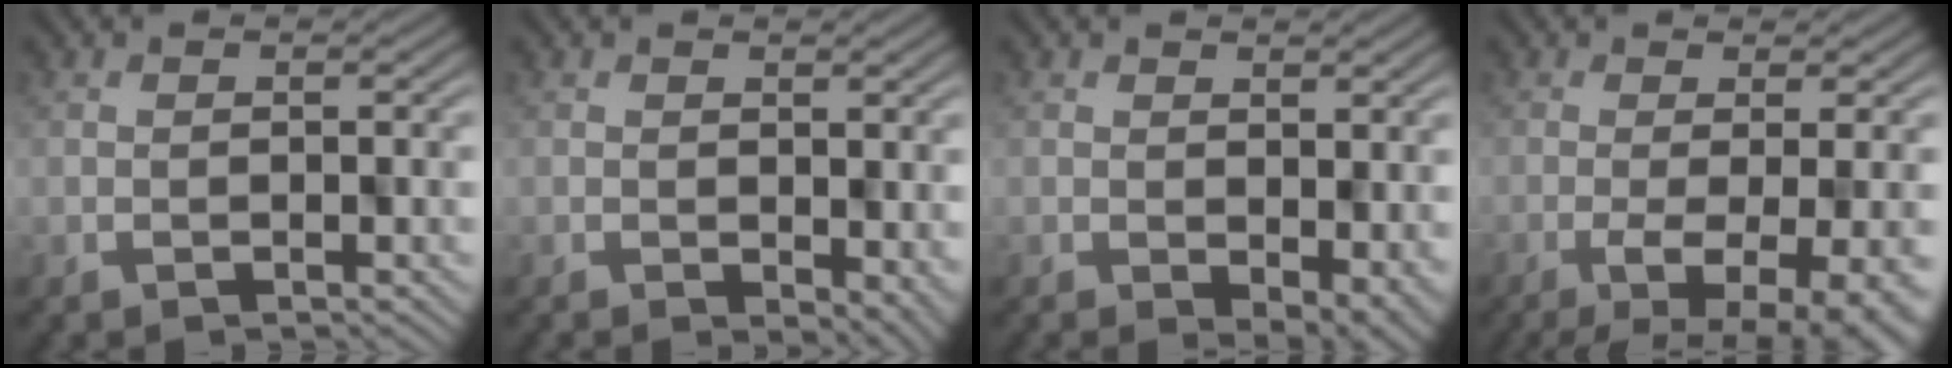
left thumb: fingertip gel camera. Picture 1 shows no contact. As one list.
[{"total": 1.8, "force": [-0.1, 1.0, 1.5], "torque": [-0.025, -0.005, 0.013]}, {"total": 4.5, "force": [-1.8, 2.1, 3.6], "torque": [-0.059, -0.006, -0.003]}, {"total": 9.3, "force": [-5.0, 2.3, 7.5], "torque": [-0.106, -0.016, -0.051]}]